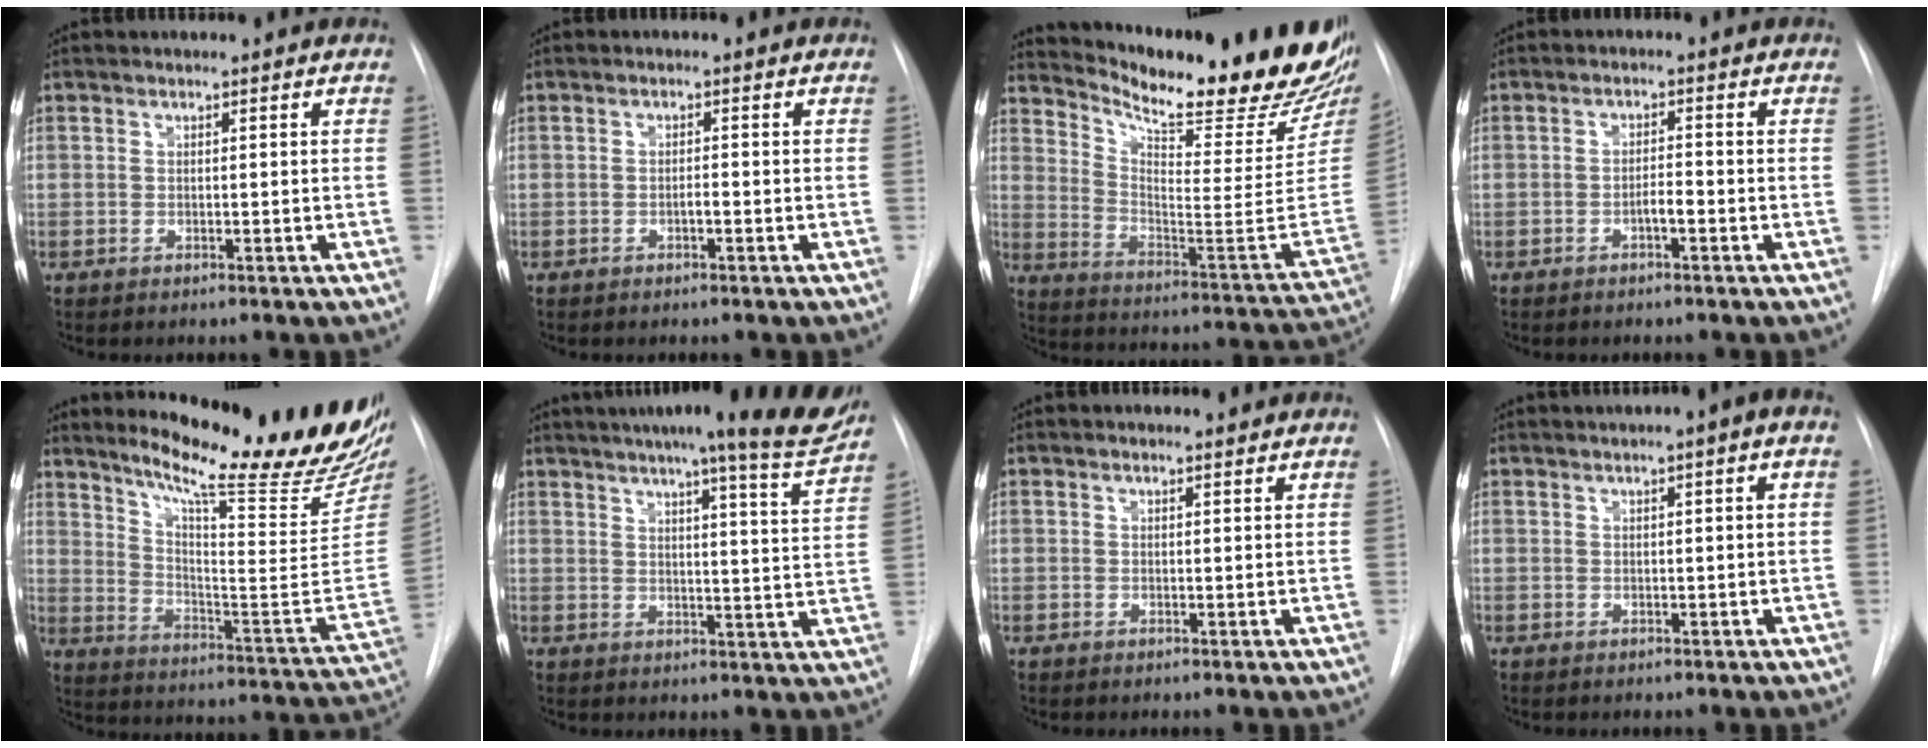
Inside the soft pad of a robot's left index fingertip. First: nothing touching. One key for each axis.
{"total": 0.9, "fx": -0.5, "fy": 0.1, "fz": 0.8, "tx": -0.013, "ty": 0.002, "tz": -0.008}
{"total": 27.6, "fx": 23.5, "fy": 4.7, "fz": 13.6, "tx": -0.218, "ty": -0.086, "tz": 0.312}
{"total": 2.0, "fx": -1.0, "fy": 0.4, "fz": 1.7, "tx": -0.026, "ty": 0.002, "tz": -0.018}
{"total": 25.1, "fx": 21.1, "fy": 1.9, "fz": 13.4, "tx": -0.208, "ty": -0.090, "tz": 0.284}
{"total": 18.0, "fx": 15.9, "fy": -0.7, "fz": 8.4, "tx": -0.123, "ty": -0.047, "tz": 0.191}
{"total": 1.1, "fx": 1.1, "fy": 0.1, "fz": 0.3, "tx": -0.010, "ty": 0.006, "tz": 0.017}
{"total": 2.8, "fx": 1.1, "fy": 0.1, "fz": 2.6, "tx": -0.042, "ty": 0.011, "tz": 0.016}